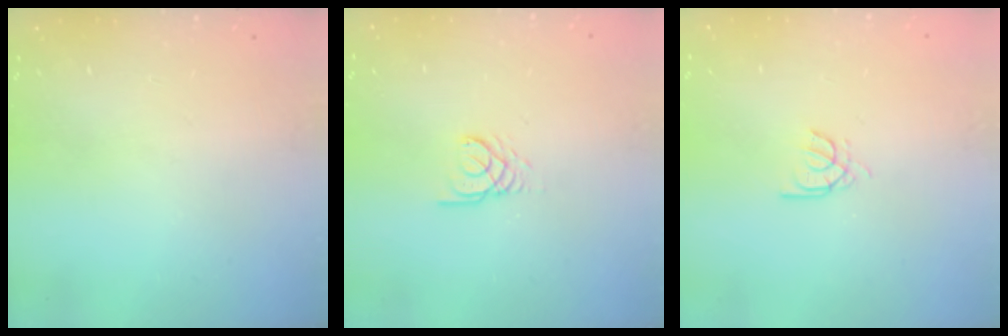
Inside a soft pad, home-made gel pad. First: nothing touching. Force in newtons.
{"total": 2.4, "press": 2.4, "slide": 0.1}
{"total": 3.0, "press": 3.0, "slide": 0.5}